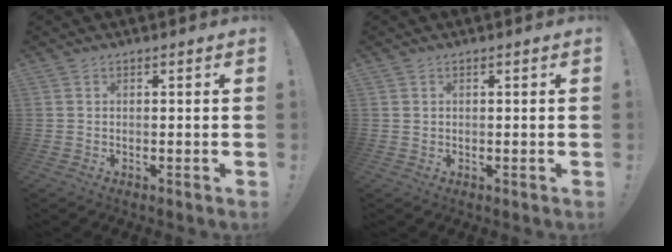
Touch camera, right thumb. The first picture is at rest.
{"total": 0.7, "force": [0.3, 0.6, 0.1], "torque": [-0.004, 0.003, 0.006]}